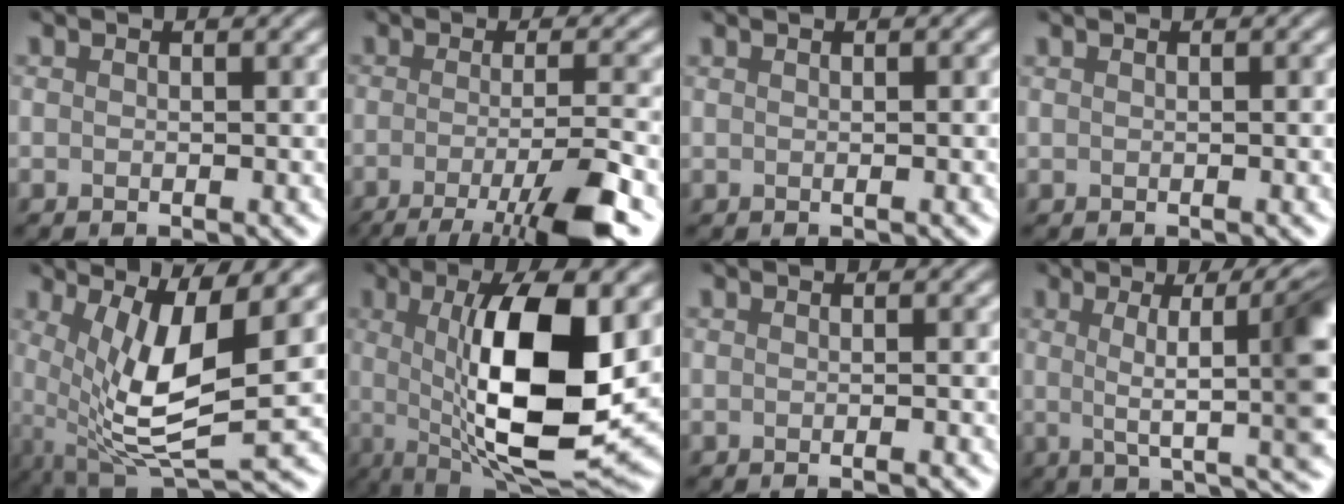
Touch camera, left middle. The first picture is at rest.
{"total": 7.5, "force": [-4.4, 1.2, 6.0], "torque": [-0.096, -0.004, -0.082]}
{"total": 0.7, "force": [0.5, 0.3, 0.5], "torque": [0.001, 0.000, -0.004]}
{"total": 0.0}
{"total": 7.2, "force": [0.7, 1.9, 6.9], "torque": [-0.150, -0.015, 0.014]}
{"total": 11.0, "force": [1.0, 3.1, 10.5], "torque": [-0.179, -0.016, 0.020]}
{"total": 0.6, "force": [-0.2, 0.1, 0.6], "torque": [0.001, -0.006, -0.011]}
{"total": 11.0, "force": [2.0, 2.2, 10.6], "torque": [-0.126, 0.012, 0.032]}